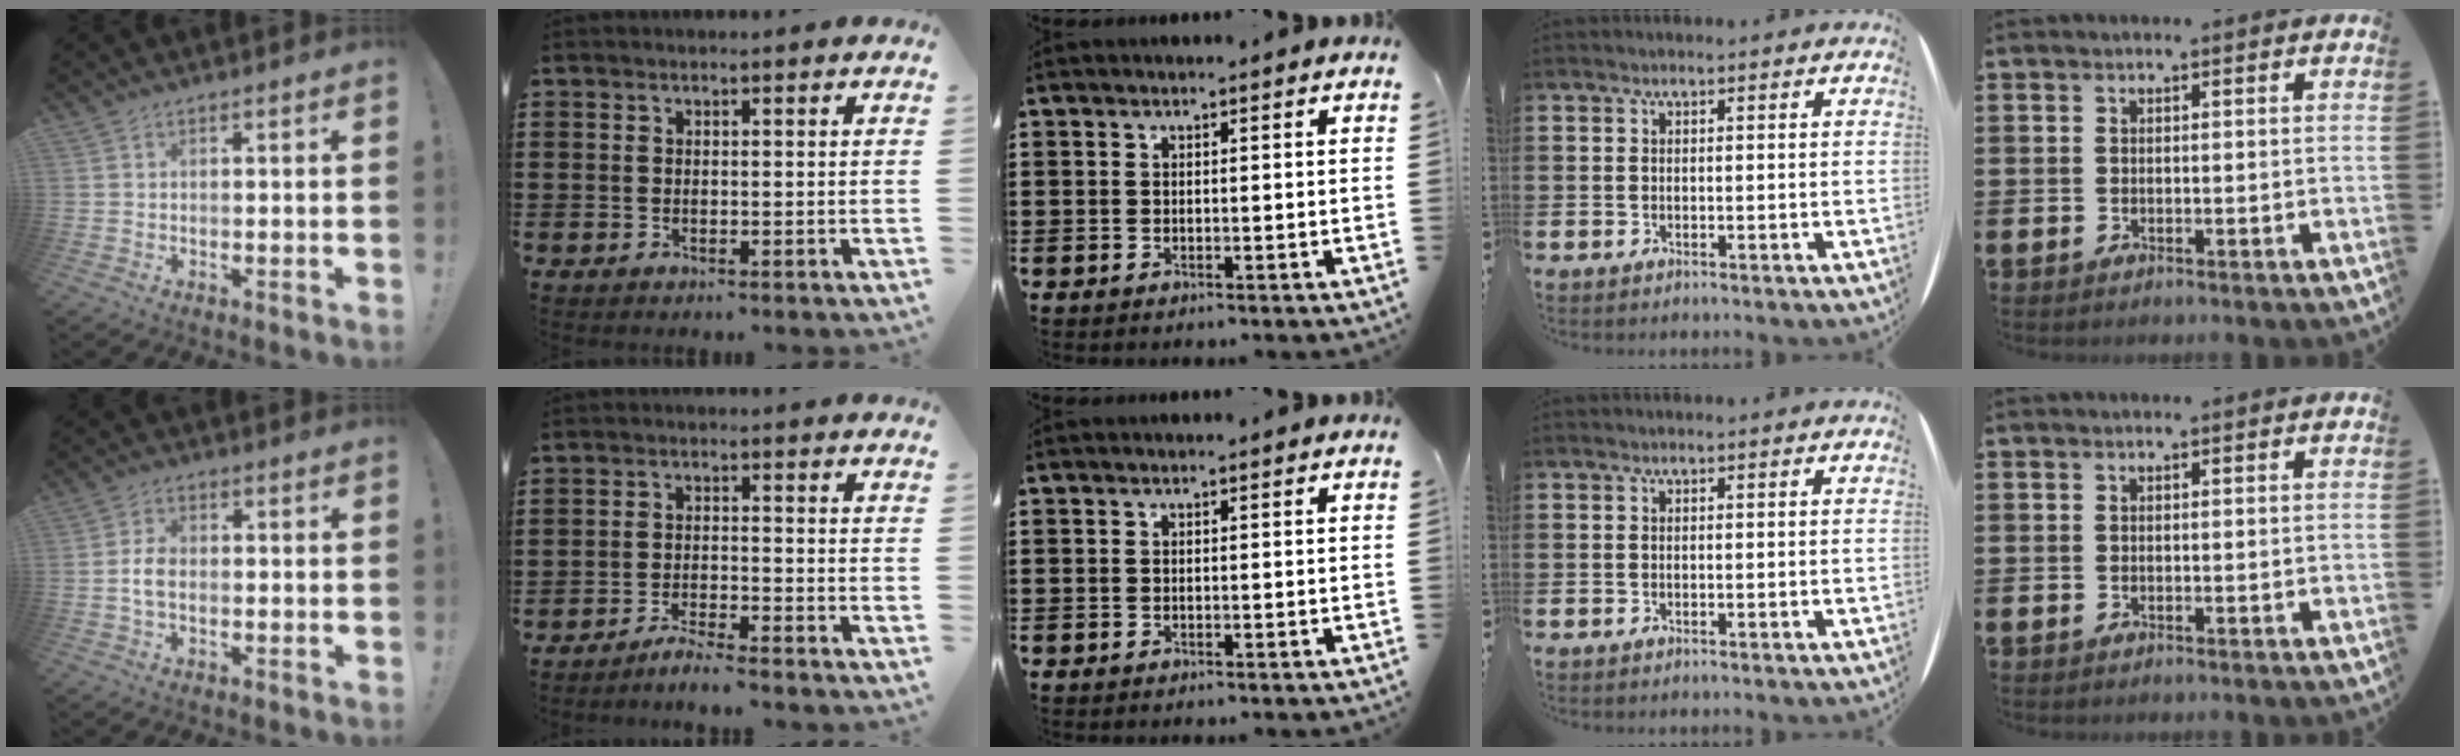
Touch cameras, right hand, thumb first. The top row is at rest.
{"thumb": {"total": 4.7, "force": [-0.7, 2.8, 3.7], "torque": [-0.068, 0.003, -0.015]}, "index": {"total": 2.9, "force": [-2.8, -0.3, 0.4], "torque": [-0.011, 0.002, -0.057]}}